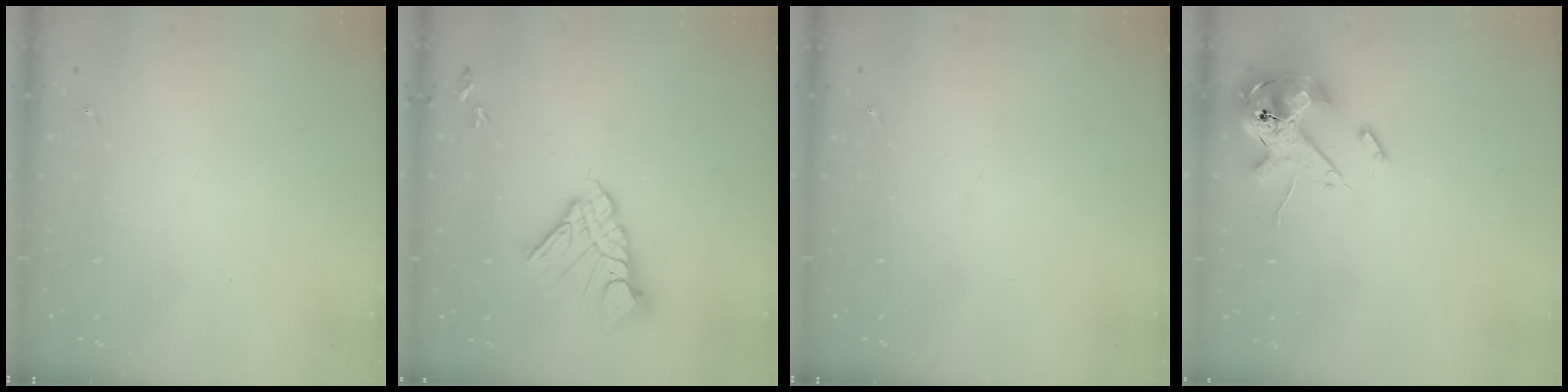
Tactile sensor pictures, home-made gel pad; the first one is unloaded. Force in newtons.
{"total": 14.1, "press": 14.1, "slide": 1.4}
{"total": 0.0}
{"total": 14.8, "press": 14.5, "slide": 2.9}